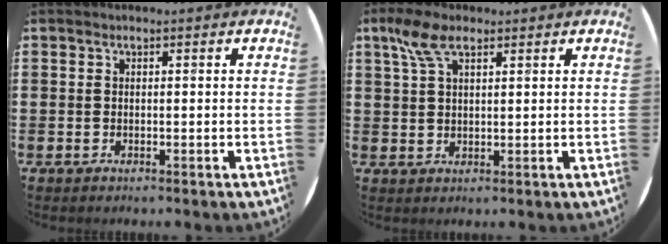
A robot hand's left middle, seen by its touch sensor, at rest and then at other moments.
{"total": 5.3, "force": [2.9, 2.3, 3.9], "torque": [-0.085, 0.008, 0.053]}